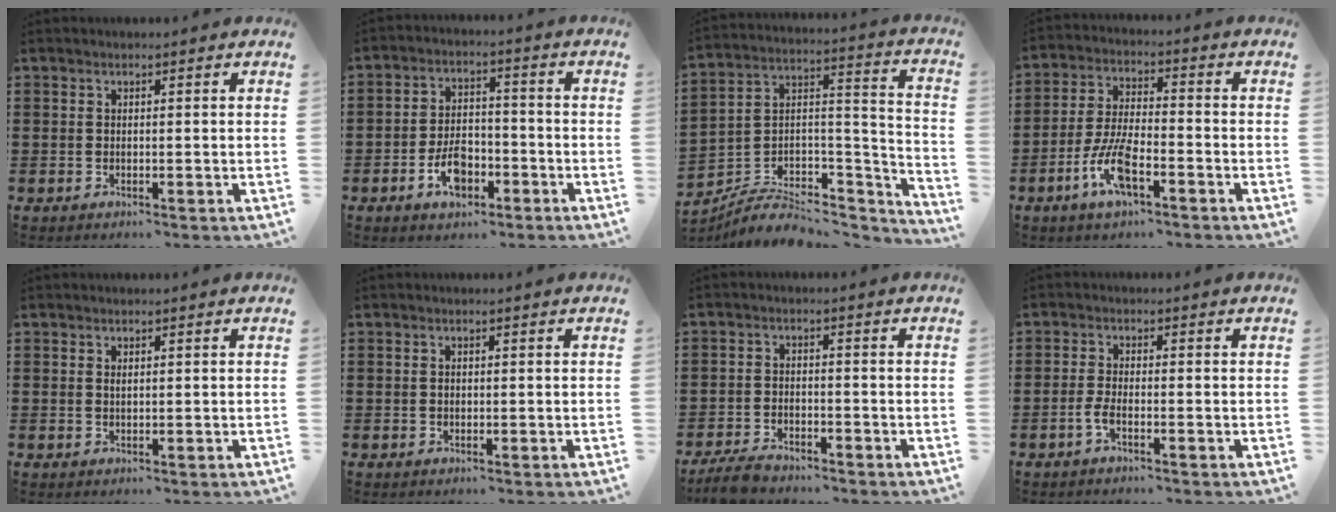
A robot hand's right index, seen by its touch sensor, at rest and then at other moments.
{"total": 6.2, "force": [-2.8, 3.5, 4.3], "torque": [-0.075, 0.004, -0.053]}
{"total": 6.6, "force": [-4.9, 3.4, 2.8], "torque": [-0.053, 0.006, -0.095]}
{"total": 8.2, "force": [-4.0, 2.6, 6.6], "torque": [-0.153, -0.008, -0.076]}
{"total": 0.7, "force": [0.3, 0.3, 0.6], "torque": [-0.012, 0.001, 0.006]}
{"total": 0.6, "force": [0.0, 0.4, 0.5], "torque": [-0.011, 0.001, 0.001]}
{"total": 3.3, "force": [-3.1, 0.8, 0.9], "torque": [-0.031, 0.004, -0.067]}
{"total": 2.3, "force": [-1.1, 0.3, 1.9], "torque": [-0.049, -0.006, -0.025]}